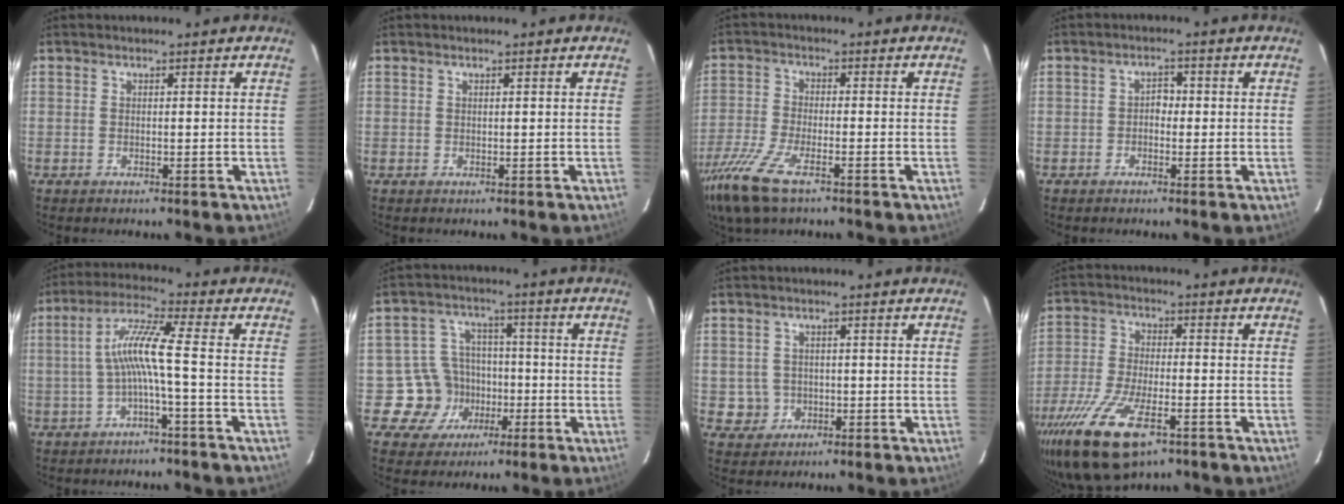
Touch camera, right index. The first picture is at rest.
{"total": 0.0}
{"total": 12.7, "force": [-8.4, 3.9, 8.7], "torque": [-0.210, -0.039, -0.170]}
{"total": 2.0, "force": [-0.4, 1.5, 1.2], "torque": [-0.019, 0.009, -0.011]}
{"total": 7.2, "force": [-1.7, -0.7, 7.0], "torque": [-0.156, 0.012, -0.029]}
{"total": 9.0, "force": [-3.2, 8.4, 0.7], "torque": [-0.036, 0.028, -0.044]}
{"total": 4.0, "force": [-0.4, 3.9, 0.2], "torque": [-0.002, 0.017, 0.002]}
{"total": 17.5, "force": [-10.3, 6.8, 12.4], "torque": [-0.271, -0.053, -0.187]}